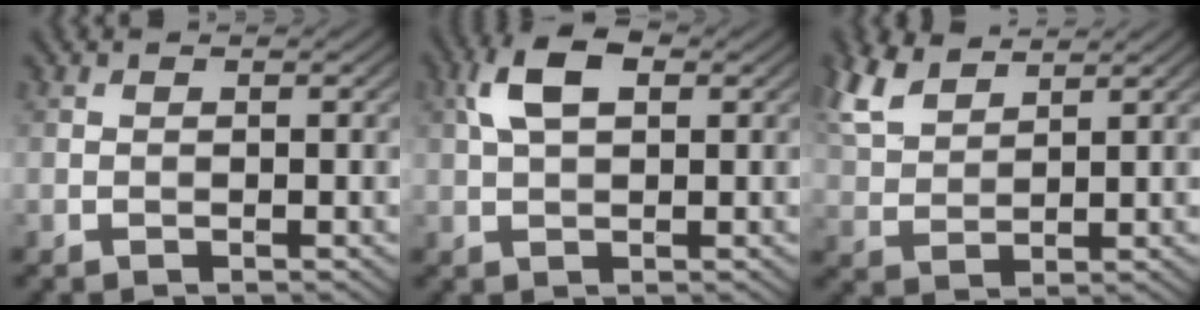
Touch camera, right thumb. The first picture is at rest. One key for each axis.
{"total": 5.8, "fx": 1.9, "fy": 3.0, "fz": 4.6, "tx": -0.103, "ty": 0.012, "tz": 0.030}
{"total": 7.4, "fx": 5.2, "fy": 3.2, "fz": 4.1, "tx": -0.121, "ty": 0.015, "tz": 0.114}